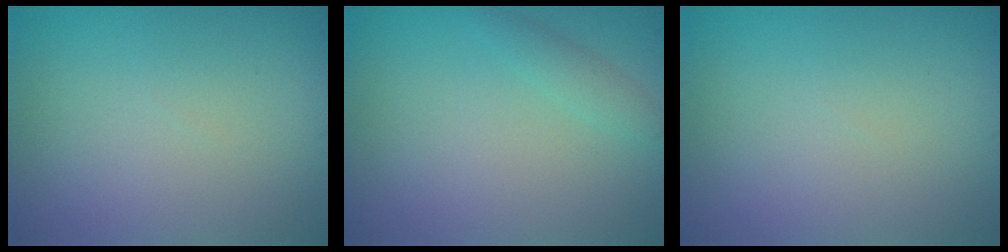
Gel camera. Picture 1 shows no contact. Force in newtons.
{"total": 1.1, "press": 1.1, "slide": 0.1}
{"total": 0.0}